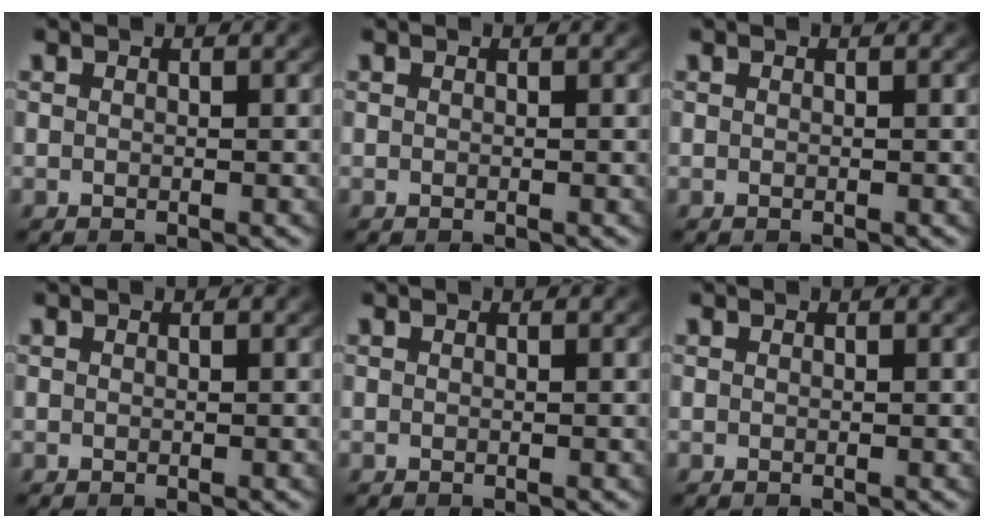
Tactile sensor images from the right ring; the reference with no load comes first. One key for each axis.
{"total": 0.0}
{"total": 0.0}
{"total": 0.0}
{"total": 0.0}
{"total": 0.0}